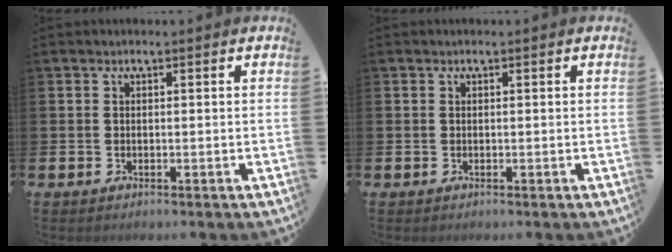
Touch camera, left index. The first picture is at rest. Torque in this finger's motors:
{"motor_torque": [0.00, 0.00, 0.00, 0.00]}